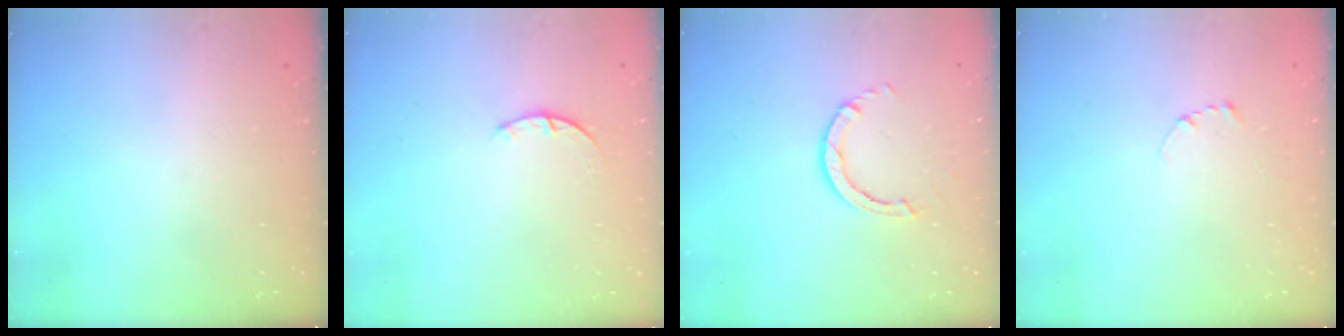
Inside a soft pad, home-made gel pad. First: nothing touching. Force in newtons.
{"total": 1.2, "press": 1.2, "slide": 0.3}
{"total": 2.6, "press": 2.6, "slide": 0.3}
{"total": 2.7, "press": 2.7, "slide": 0.3}